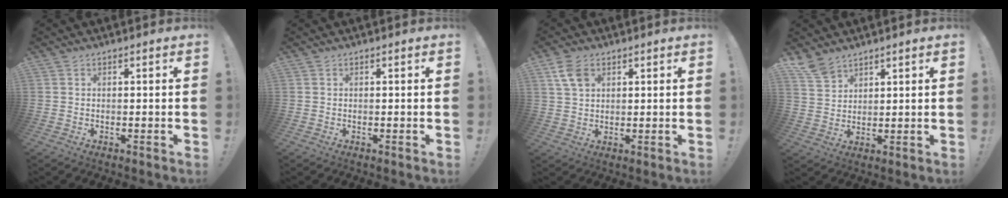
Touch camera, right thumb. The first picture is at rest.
{"total": 0.0}
{"total": 6.4, "force": [3.0, 4.3, 3.6], "torque": [-0.070, -0.006, 0.058]}
{"total": 6.7, "force": [5.6, 2.9, 2.2], "torque": [-0.038, -0.035, 0.108]}